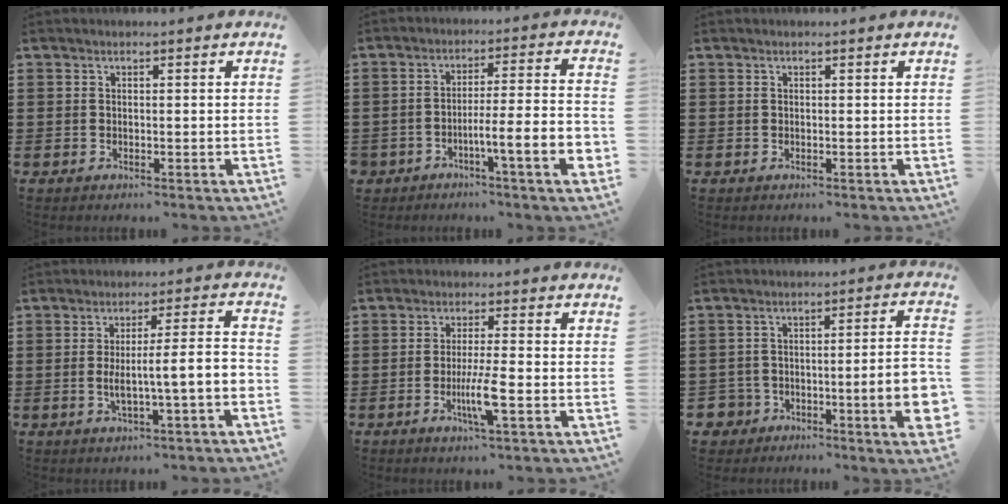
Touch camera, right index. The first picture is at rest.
{"total": 7.4, "force": [-4.1, 0.9, 6.1], "torque": [-0.108, -0.005, -0.074]}
{"total": 0.0}
{"total": 7.4, "force": [-1.8, 0.5, 7.2], "torque": [-0.124, -0.002, -0.036]}
{"total": 5.5, "force": [-1.9, 0.1, 5.1], "torque": [-0.099, -0.018, -0.035]}
{"total": 8.8, "force": [-4.1, 3.1, 7.2], "torque": [-0.123, -0.007, -0.074]}